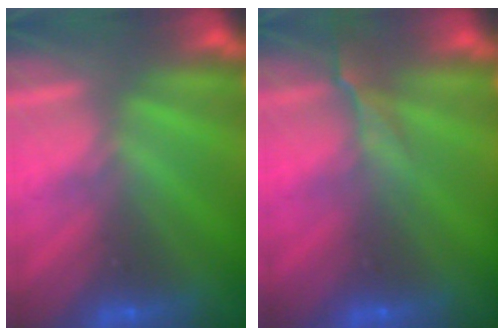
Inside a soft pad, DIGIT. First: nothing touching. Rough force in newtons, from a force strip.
{"total": 2.5}